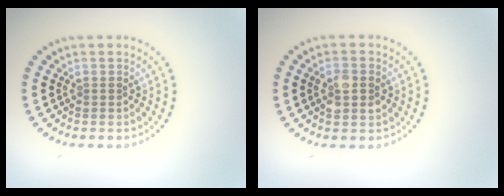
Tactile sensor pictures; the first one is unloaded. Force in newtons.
{"total": 2.5, "press": 2.5, "slide": 0.2}